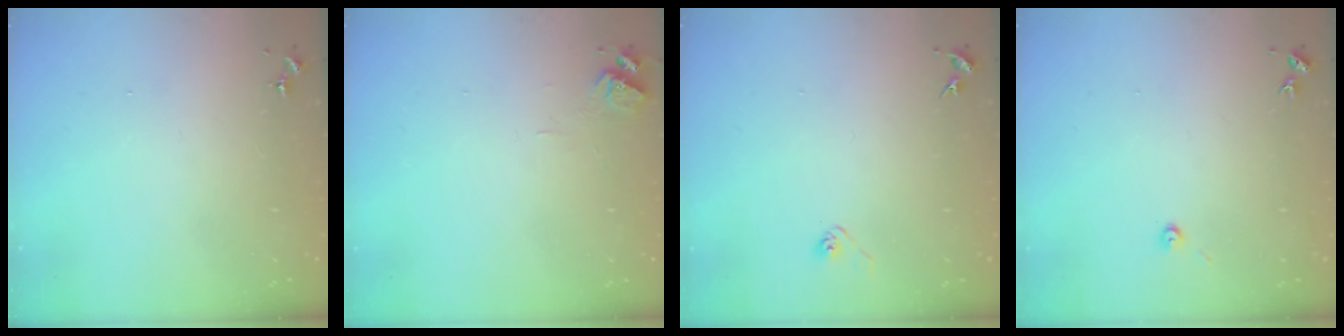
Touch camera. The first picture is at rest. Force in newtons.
{"total": 6.4, "press": 6.4, "slide": 0.8}
{"total": 2.8, "press": 2.6, "slide": 1.1}
{"total": 3.0, "press": 3.0, "slide": 0.3}